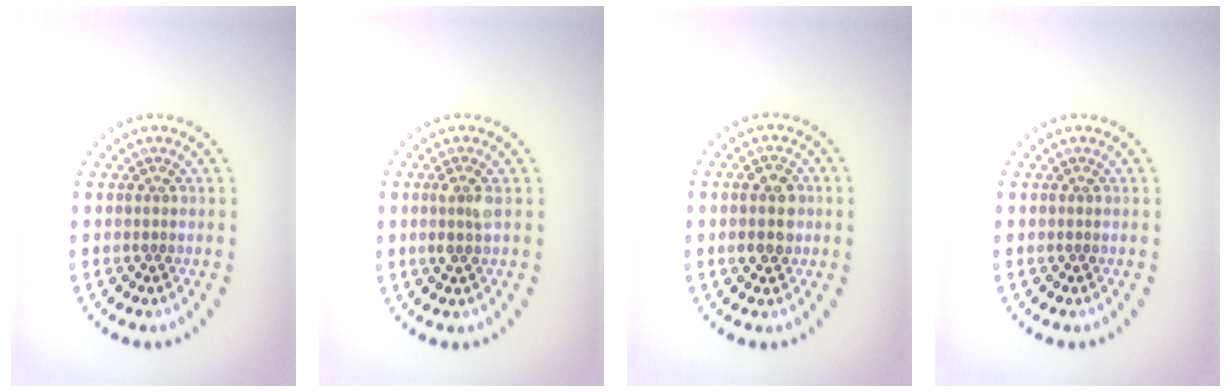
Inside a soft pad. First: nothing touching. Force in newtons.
{"total": 1.7, "press": 1.5, "slide": 0.8}
{"total": 2.9, "press": 2.9, "slide": 0.1}
{"total": 0.0}